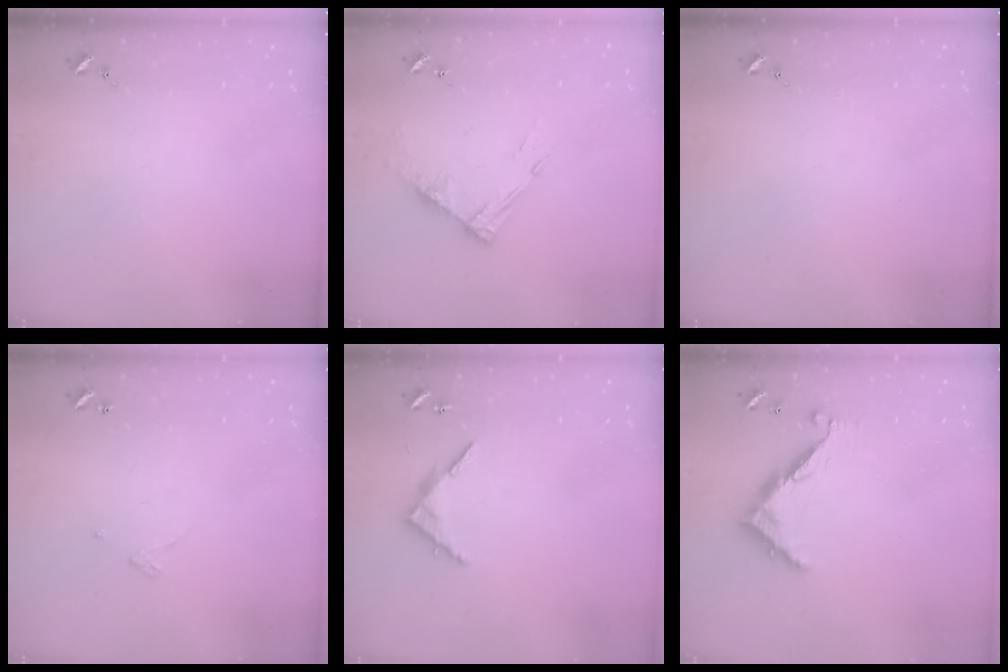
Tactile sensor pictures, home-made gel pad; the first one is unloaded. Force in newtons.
{"total": 9.1, "press": 9.1, "slide": 0.7}
{"total": 0.0}
{"total": 3.2, "press": 3.2, "slide": 0.1}
{"total": 6.9, "press": 6.9, "slide": 0.5}
{"total": 9.0, "press": 9.0, "slide": 0.7}